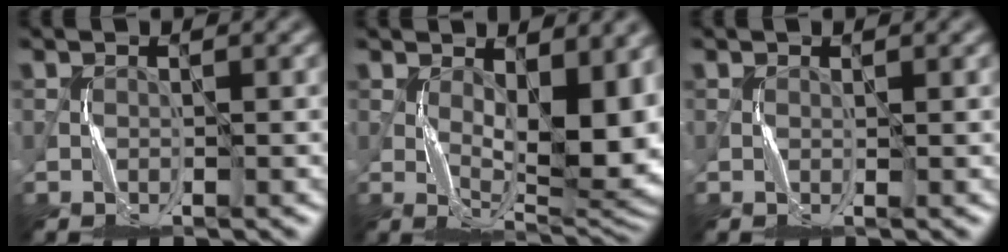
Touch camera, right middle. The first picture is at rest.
{"total": 10.7, "force": [1.5, 4.4, 9.7], "torque": [-0.144, -0.007, 0.027]}
{"total": 0.0}